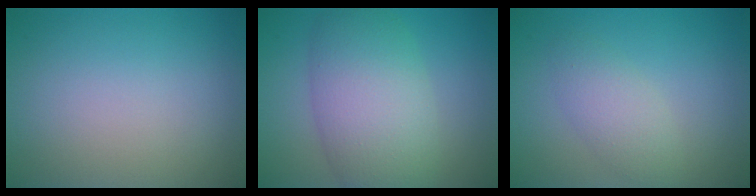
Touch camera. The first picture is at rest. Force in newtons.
{"total": 8.1, "press": 8.1, "slide": 0.3}
{"total": 2.7, "press": 2.6, "slide": 0.1}